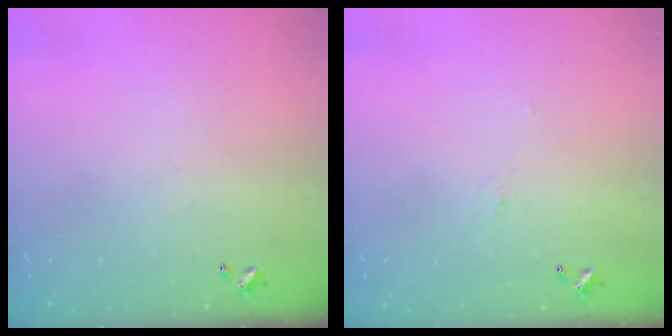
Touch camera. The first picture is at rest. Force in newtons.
{"total": 1.7, "press": 1.5, "slide": 0.8}